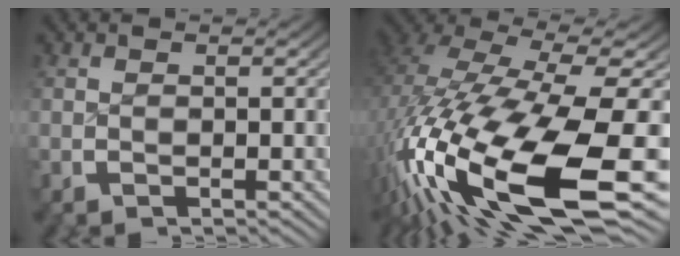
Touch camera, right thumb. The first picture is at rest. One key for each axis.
{"total": 18.5, "fx": -2.6, "fy": 10.3, "fz": 15.1, "tx": -0.321, "ty": -0.054, "tz": -0.010}